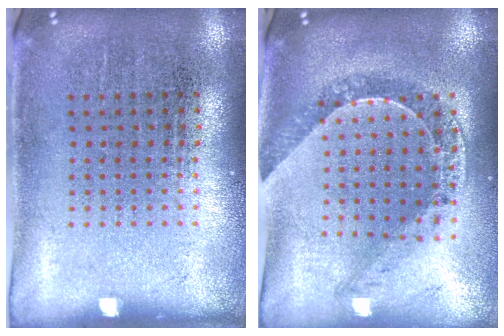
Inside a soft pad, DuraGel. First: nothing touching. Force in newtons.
{"total": 0.7, "press": 0.7, "slide": 0.1}